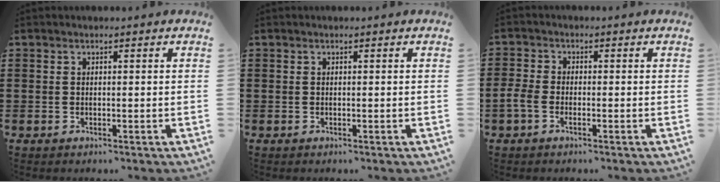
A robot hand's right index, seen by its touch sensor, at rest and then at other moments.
{"total": 0.0}
{"total": 2.2, "force": [-1.1, 1.2, 1.6], "torque": [-0.044, -0.001, -0.025]}